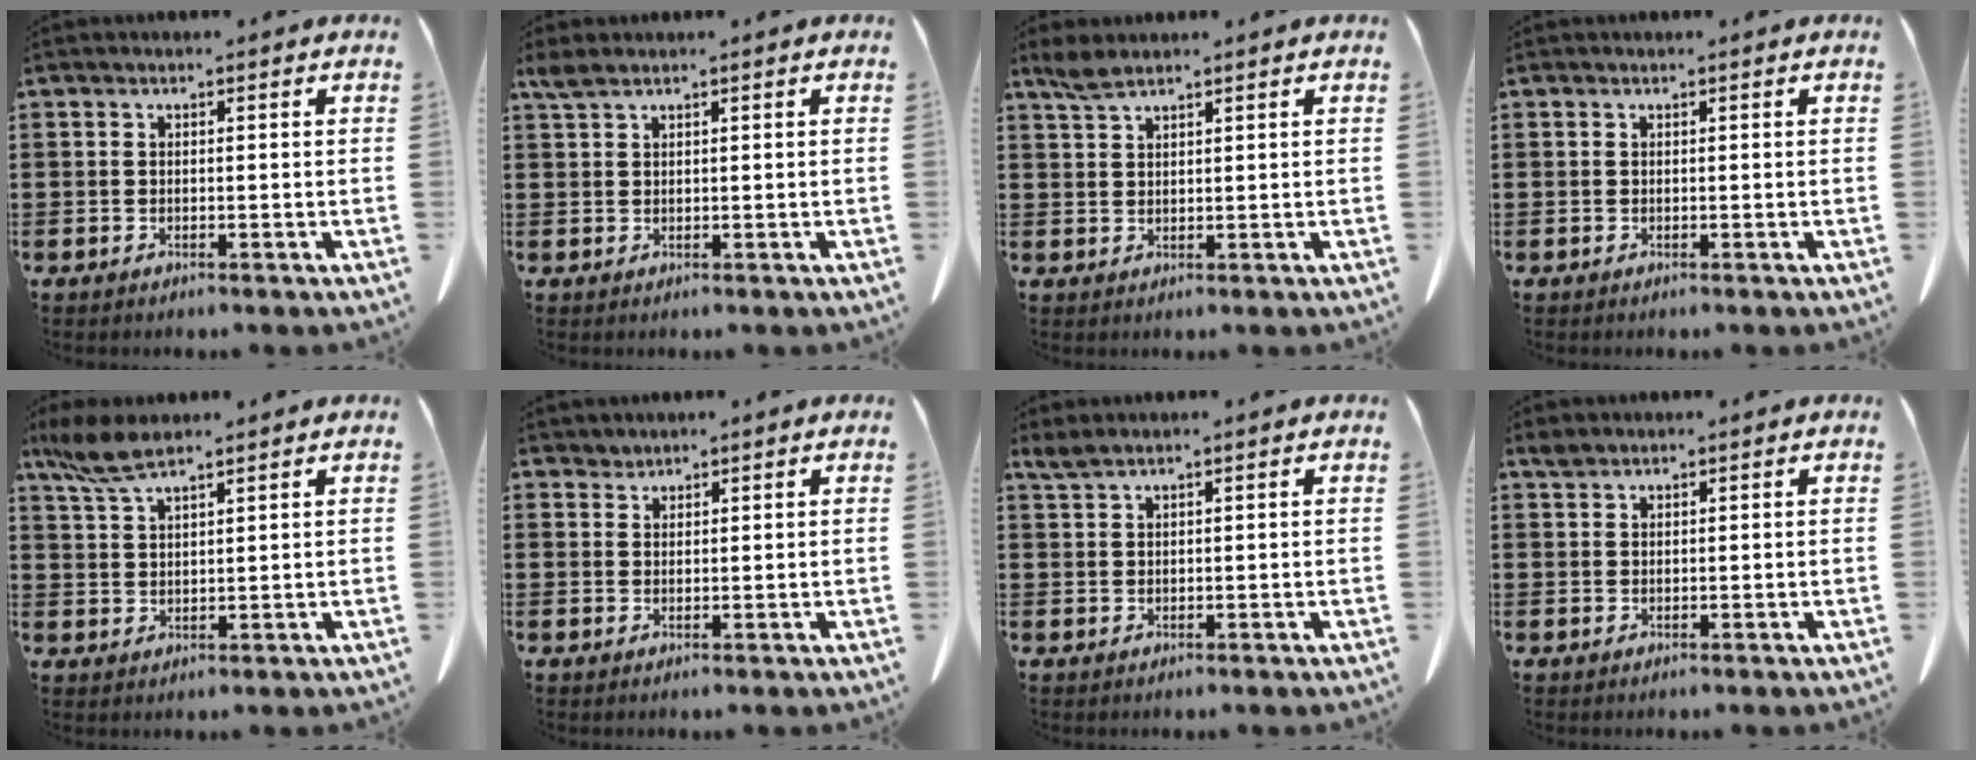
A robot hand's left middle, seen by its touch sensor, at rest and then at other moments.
{"total": 1.9, "force": [1.5, 0.3, 1.1], "torque": [-0.026, -0.001, 0.029]}
{"total": 2.4, "force": [1.9, 0.4, 1.4], "torque": [-0.034, 0.000, 0.037]}
{"total": 0.0}
{"total": 5.6, "force": [4.1, 1.1, 3.6], "torque": [-0.088, -0.006, 0.074]}
{"total": 1.4, "force": [1.3, 0.3, -0.2], "torque": [0.000, 0.001, 0.027]}
{"total": 2.0, "force": [1.5, 0.1, 1.2], "torque": [-0.028, -0.002, 0.030]}
{"total": 1.2, "force": [1.1, 0.3, 0.3], "torque": [-0.010, -0.001, 0.022]}